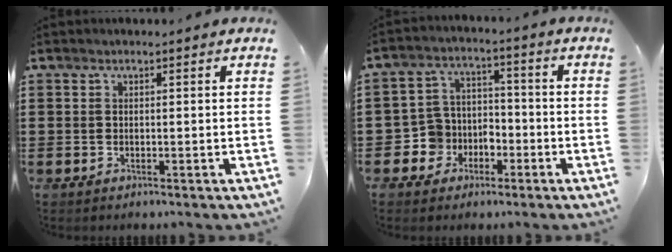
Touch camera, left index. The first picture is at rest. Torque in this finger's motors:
{"motor_torque": [0.20, 0.55, 0.30, 0.00]}